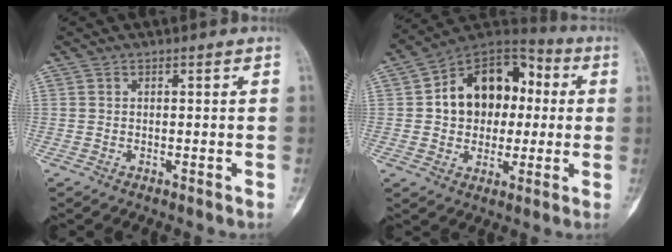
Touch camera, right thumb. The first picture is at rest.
{"total": 17.1, "force": [1.8, 12.7, 11.4], "torque": [-0.118, 0.030, 0.022]}